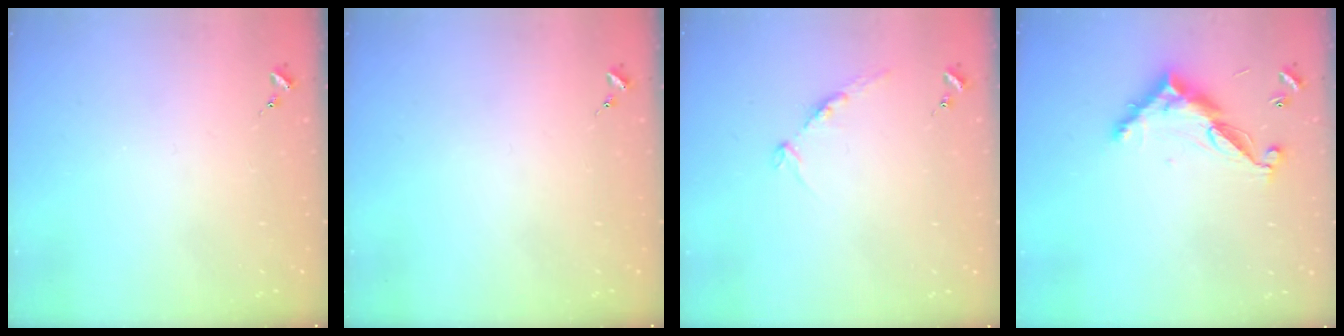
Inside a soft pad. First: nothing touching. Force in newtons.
{"total": 0.0}
{"total": 8.3, "press": 8.2, "slide": 0.9}
{"total": 11.5, "press": 11.5, "slide": 0.4}